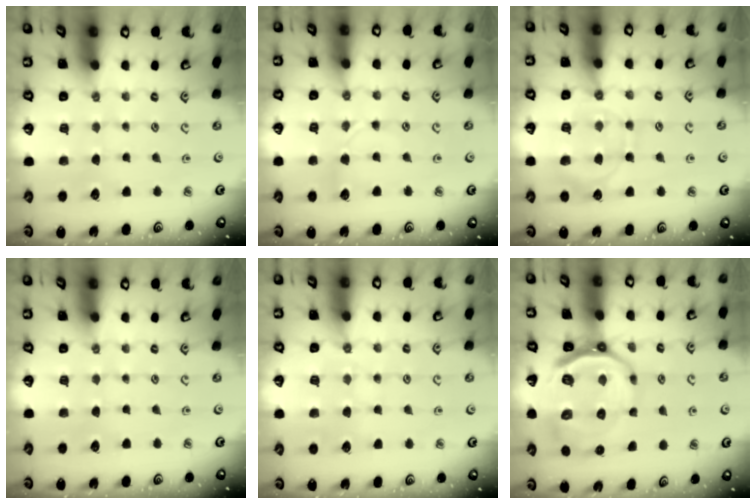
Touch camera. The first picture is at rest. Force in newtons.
{"total": 3.6, "press": 3.6, "slide": 0.4}
{"total": 10.0, "press": 10.0, "slide": 1.0}
{"total": 0.0}
{"total": 4.8, "press": 4.7, "slide": 0.7}
{"total": 13.8, "press": 13.4, "slide": 3.5}